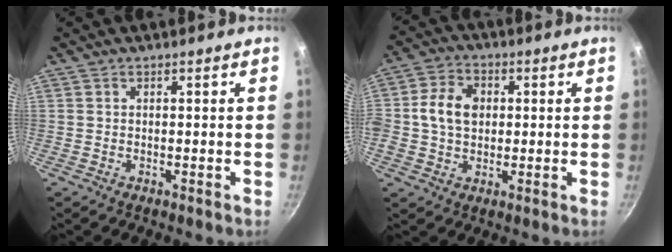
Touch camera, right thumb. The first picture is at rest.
{"total": 8.7, "force": [0.9, 6.7, 5.5], "torque": [-0.085, 0.009, 0.001]}